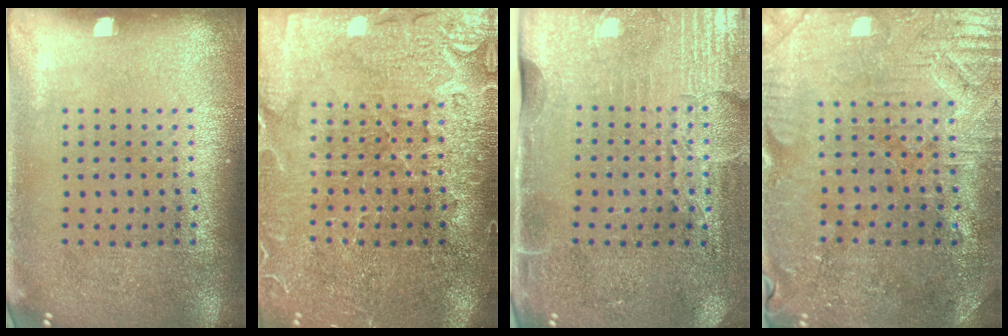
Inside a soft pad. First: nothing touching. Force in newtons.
{"total": 3.7, "press": 3.5, "slide": 1.1}
{"total": 4.3, "press": 3.6, "slide": 2.3}
{"total": 1.2, "press": 1.1, "slide": 0.4}